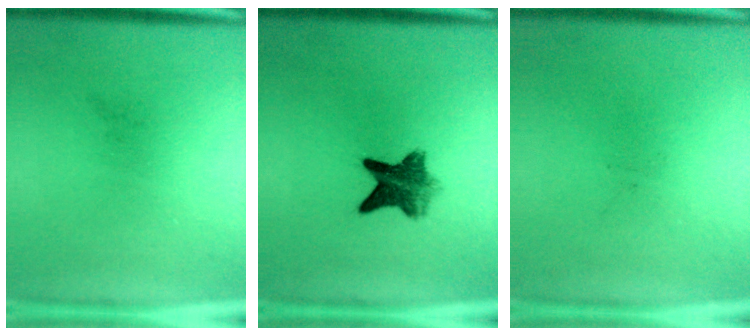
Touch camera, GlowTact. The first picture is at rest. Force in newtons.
{"total": 6.8}
{"total": 0.0}